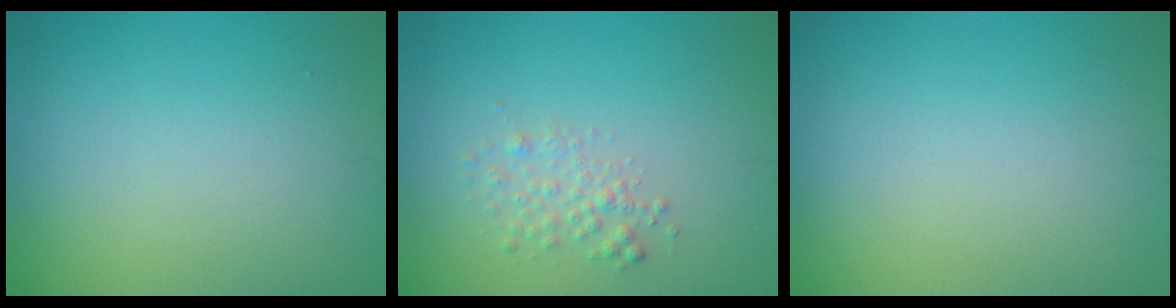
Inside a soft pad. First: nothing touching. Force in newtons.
{"total": 1.7, "press": 1.7, "slide": 0.1}
{"total": 0.0}